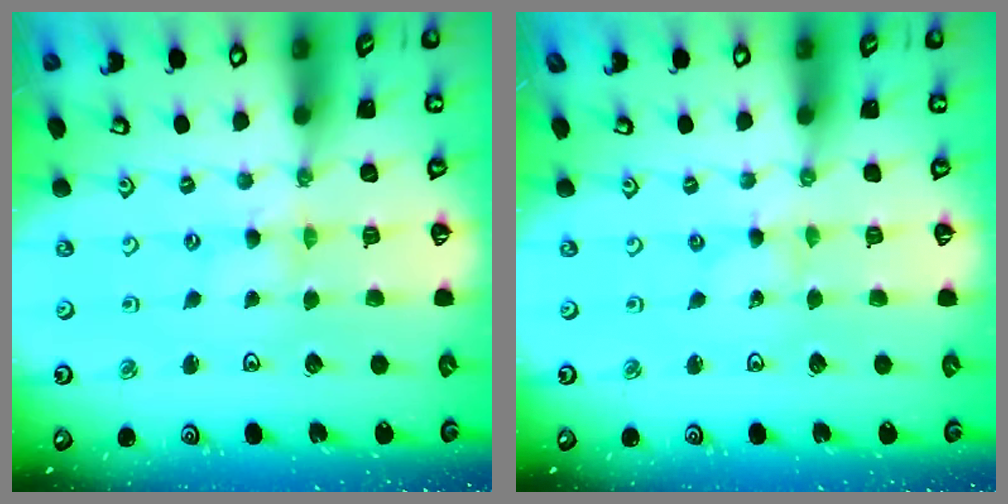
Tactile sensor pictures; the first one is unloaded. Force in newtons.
{"total": 0.0}